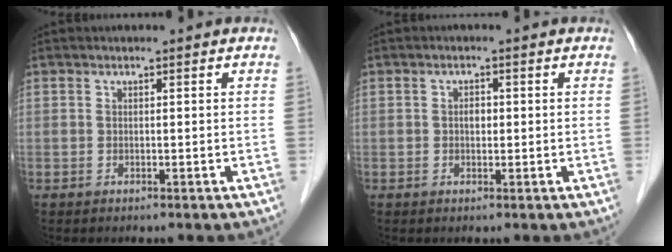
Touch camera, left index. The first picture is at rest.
{"total": 1.3, "force": [0.0, 0.9, 1.0], "torque": [-0.016, 0.003, 0.000]}